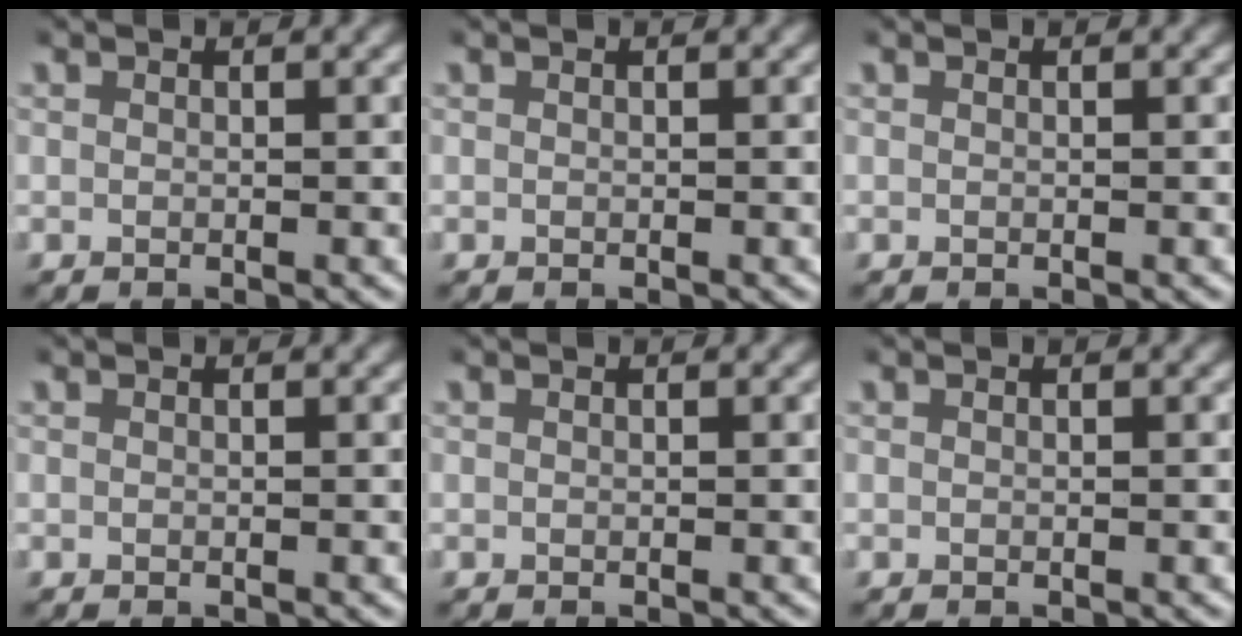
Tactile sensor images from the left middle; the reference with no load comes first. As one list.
[{"total": 0.0}, {"total": 0.0}, {"total": 0.0}, {"total": 0.0}, {"total": 0.0}]